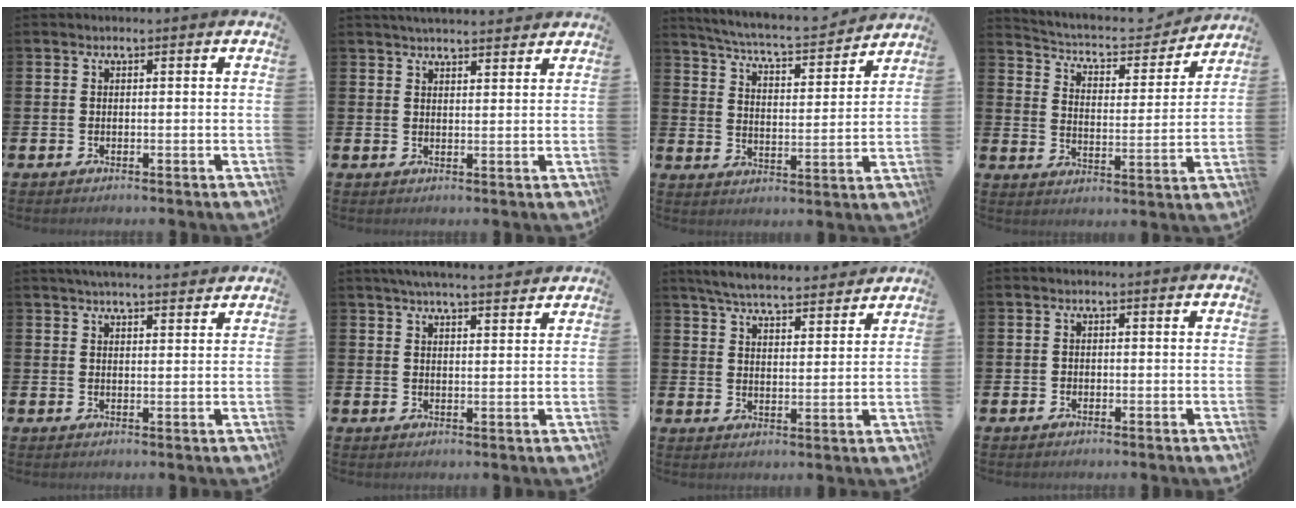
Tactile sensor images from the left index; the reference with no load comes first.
{"total": 3.3, "force": [3.3, 0.3, 0.4], "torque": [-0.013, -0.012, 0.059]}
{"total": 6.1, "force": [5.8, 0.3, 1.6], "torque": [-0.061, -0.046, 0.096]}
{"total": 5.5, "force": [5.0, 1.7, 1.4], "torque": [-0.053, -0.042, 0.079]}
{"total": 3.7, "force": [3.6, 0.3, 0.9], "torque": [-0.024, -0.012, 0.065]}
{"total": 4.6, "force": [4.3, 0.2, 1.4], "torque": [-0.036, -0.013, 0.078]}
{"total": 6.1, "force": [5.9, 0.6, 1.3], "torque": [-0.038, -0.036, 0.103]}
{"total": 0.6, "force": [-0.3, 0.5, 0.1], "torque": [-0.010, 0.007, -0.006]}